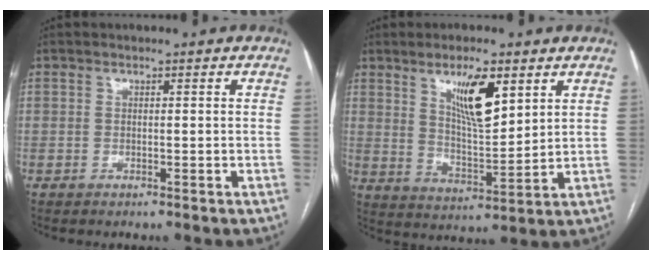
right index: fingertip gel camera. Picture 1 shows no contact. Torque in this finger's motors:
{"motor_torque": [0.92, 0.87, 0.26, 0.11]}